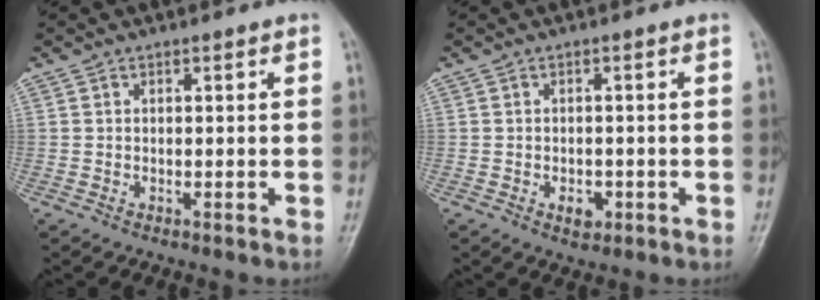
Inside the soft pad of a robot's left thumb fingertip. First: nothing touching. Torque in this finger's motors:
{"motor_torque": [0.29, 0.44, 0.23, 0.04, -0.02]}